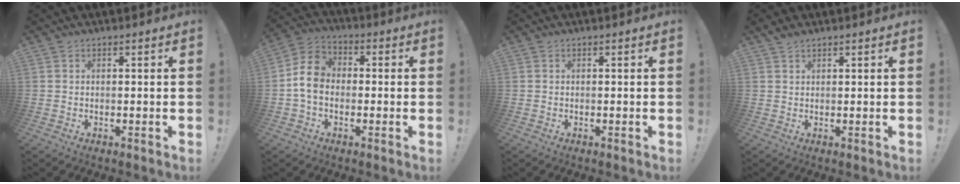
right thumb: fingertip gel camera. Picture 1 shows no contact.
{"total": 9.2, "force": [-1.1, 7.1, 5.7], "torque": [-0.099, 0.022, -0.014]}
{"total": 0.0}
{"total": 2.0, "force": [1.6, 0.9, 0.9], "torque": [-0.016, -0.005, 0.031]}